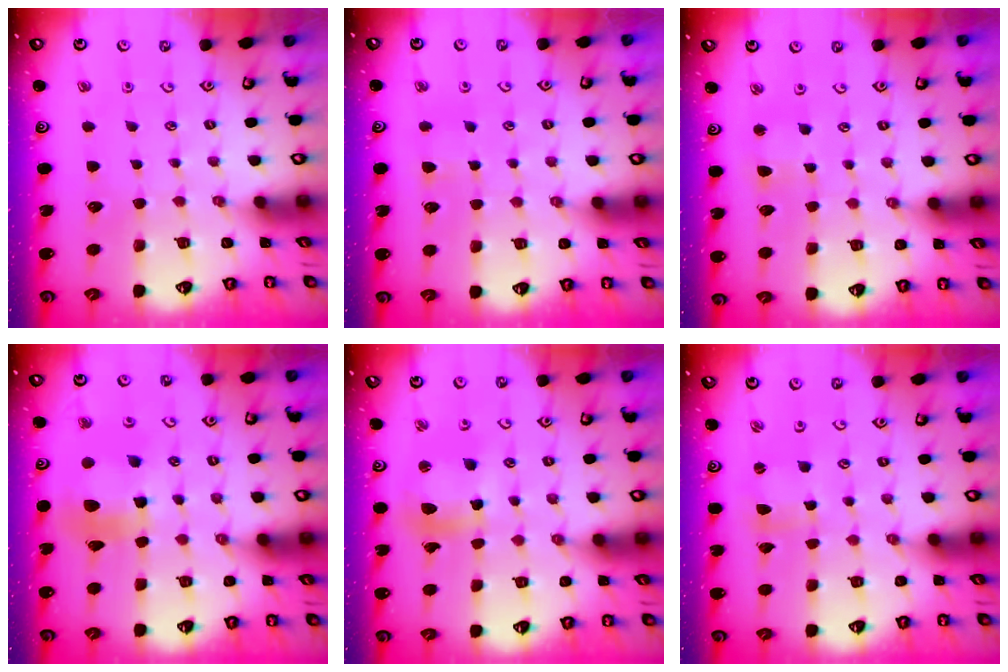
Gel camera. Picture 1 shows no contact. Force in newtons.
{"total": 3.9, "press": 3.8, "slide": 0.7}
{"total": 2.5, "press": 2.4, "slide": 0.5}
{"total": 9.7, "press": 9.6, "slide": 1.3}
{"total": 11.2, "press": 11.2, "slide": 1.4}
{"total": 1.1, "press": 1.1, "slide": 0.2}